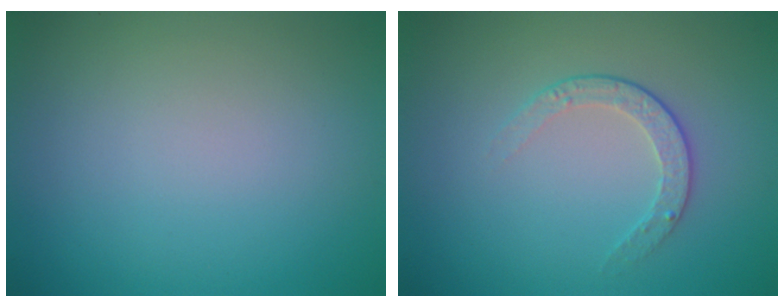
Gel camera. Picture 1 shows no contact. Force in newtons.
{"total": 2.1, "press": 1.4, "slide": 1.5}